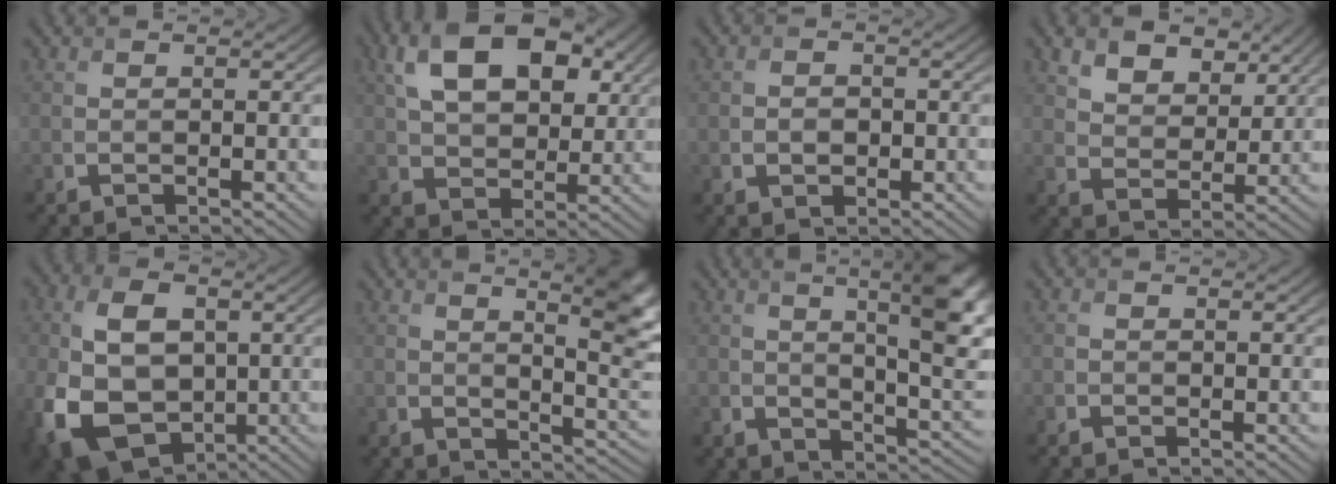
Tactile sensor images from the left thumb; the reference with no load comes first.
{"total": 12.0, "force": [4.4, 7.5, 8.4], "torque": [-0.170, 0.010, 0.079]}
{"total": 2.2, "force": [-0.5, 1.7, 1.3], "torque": [-0.019, -0.004, -0.012]}
{"total": 7.2, "force": [4.5, 4.4, 3.5], "torque": [-0.080, -0.015, 0.084]}
{"total": 14.9, "force": [-2.6, 10.2, 10.6], "torque": [-0.252, -0.017, -0.046]}
{"total": 7.9, "force": [3.0, 2.7, 6.8], "torque": [-0.092, -0.002, 0.053]}
{"total": 10.8, "force": [3.0, 4.0, 9.6], "torque": [-0.150, -0.005, 0.049]}
{"total": 0.6, "force": [-0.4, 0.5, 0.1], "torque": [-0.001, -0.003, -0.008]}